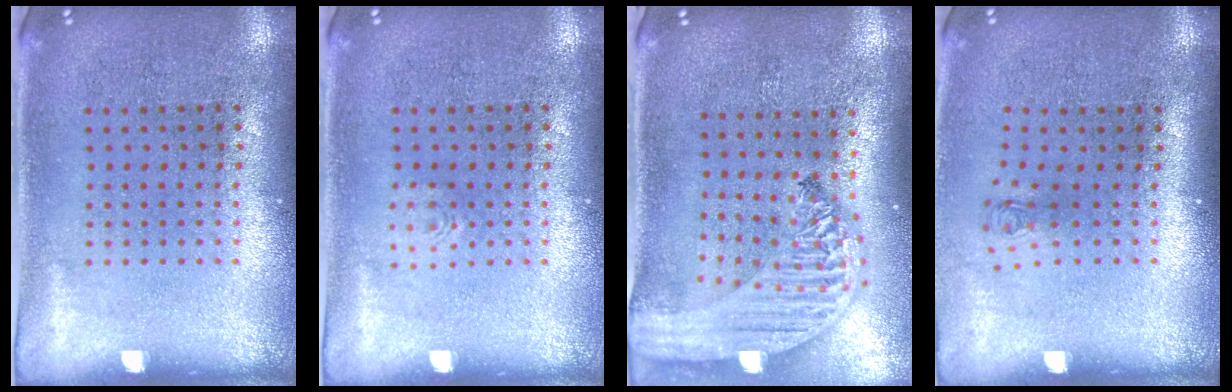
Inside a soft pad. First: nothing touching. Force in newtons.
{"total": 0.6, "press": 0.6, "slide": 0.2}
{"total": 2.7, "press": 2.2, "slide": 1.5}
{"total": 0.7, "press": 0.3, "slide": 0.7}